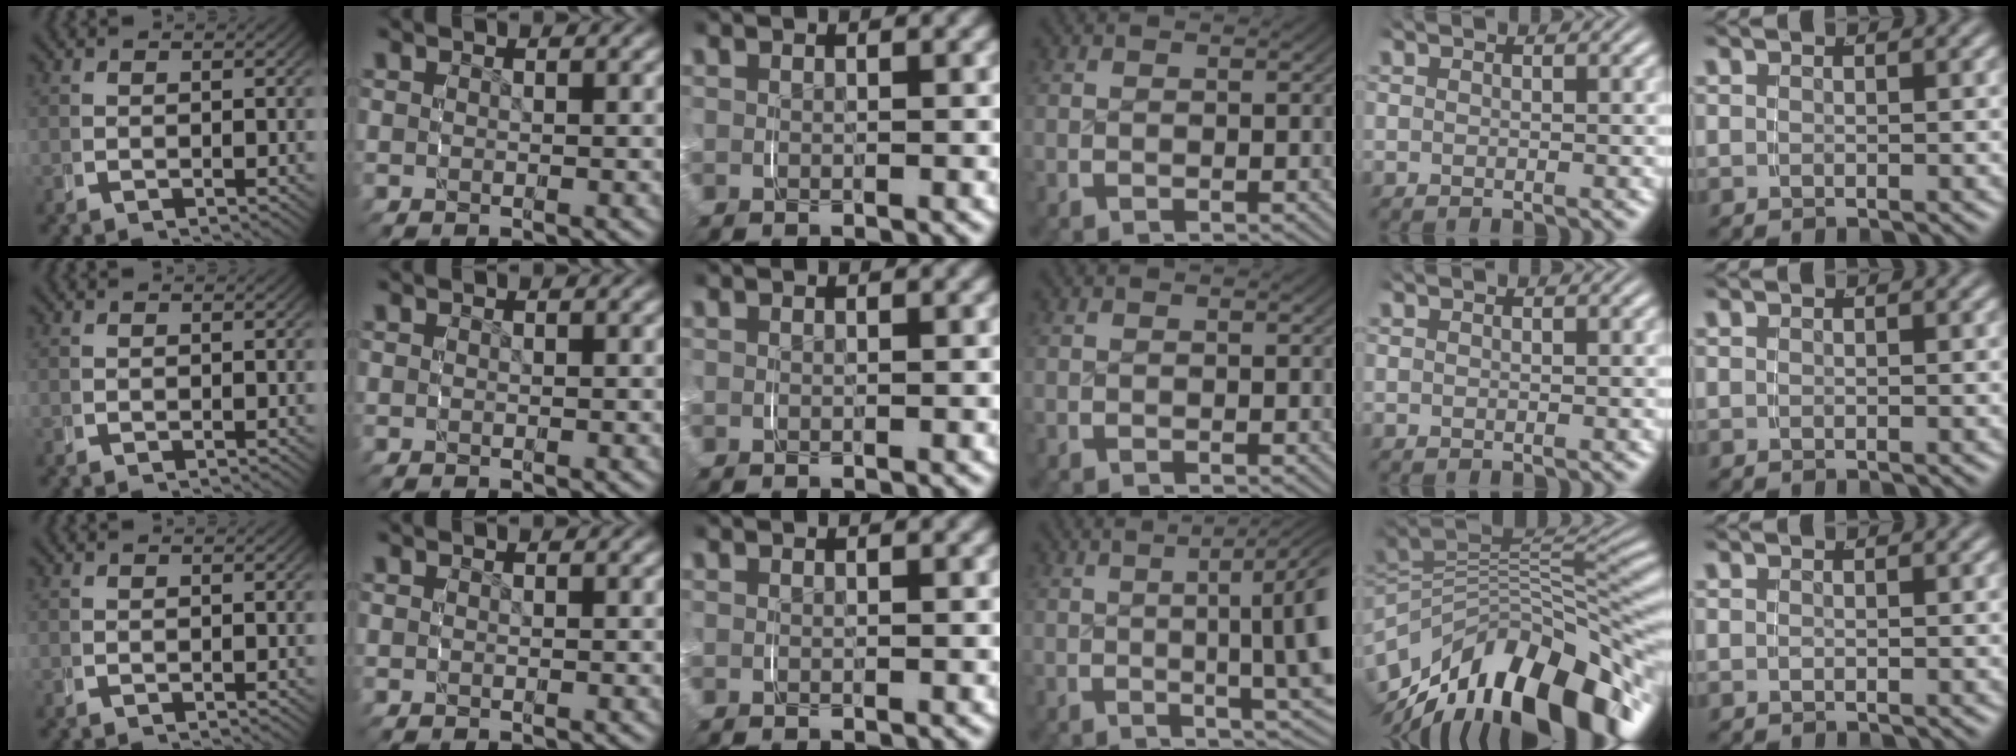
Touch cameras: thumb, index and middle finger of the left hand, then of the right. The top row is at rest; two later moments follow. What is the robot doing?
{"motion": "grasp_and_lifting", "object": "keyboard"}